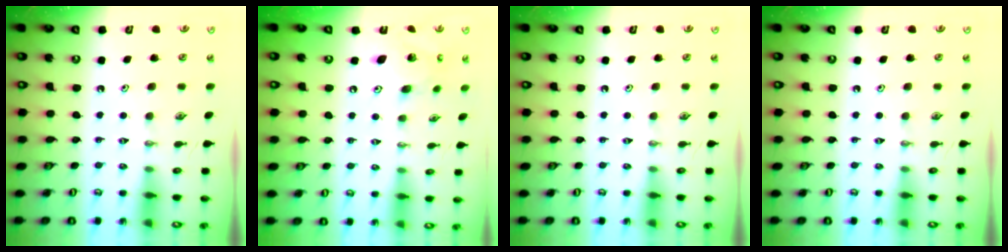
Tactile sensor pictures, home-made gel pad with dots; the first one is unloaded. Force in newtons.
{"total": 13.4, "press": 13.4, "slide": 1.4}
{"total": 0.0}
{"total": 0.0}